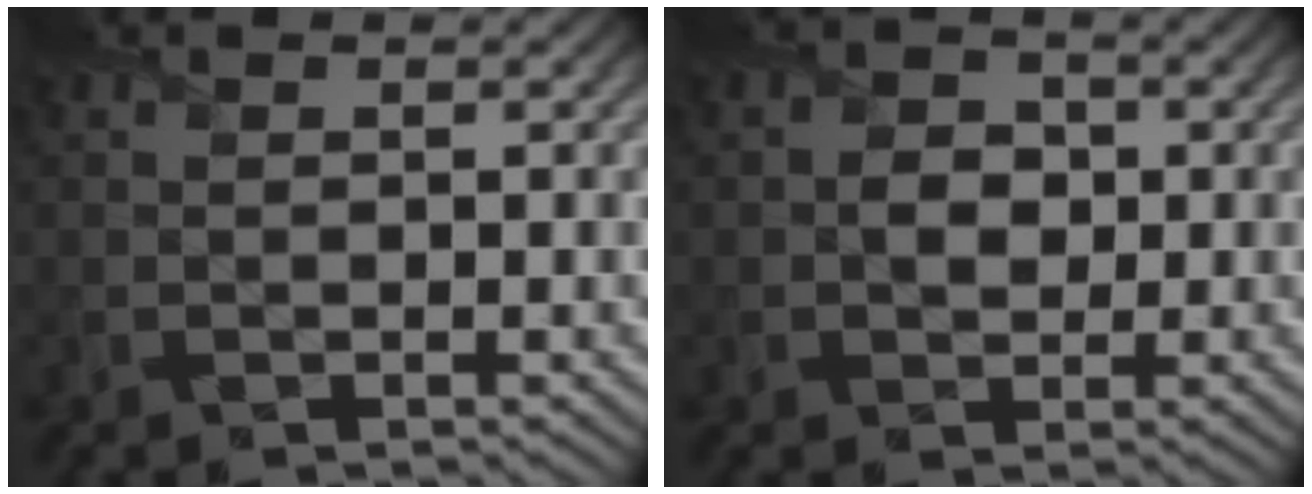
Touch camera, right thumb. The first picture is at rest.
{"total": 2.5, "force": [-0.3, 2.1, 1.3], "torque": [-0.022, -0.003, -0.012]}